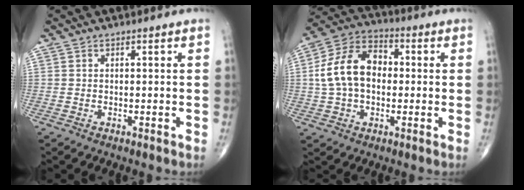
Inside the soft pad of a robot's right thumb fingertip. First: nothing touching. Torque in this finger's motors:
{"motor_torque": [1.92, 2.03, 1.25, -0.12, 0.15]}